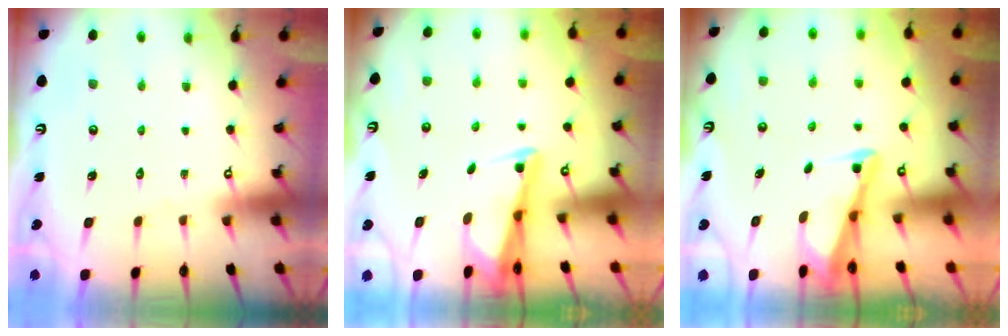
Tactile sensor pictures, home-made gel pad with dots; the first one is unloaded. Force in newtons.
{"total": 2.4, "press": 2.3, "slide": 0.5}
{"total": 2.7, "press": 2.7, "slide": 0.3}